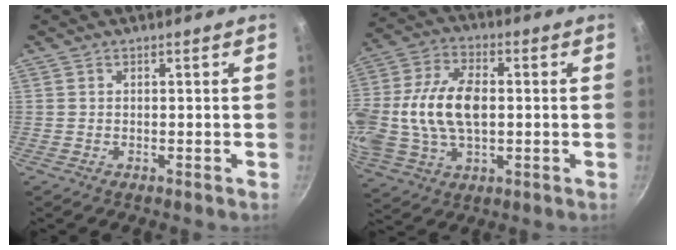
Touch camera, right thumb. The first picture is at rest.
{"total": 19.5, "force": [0.0, 11.7, 15.6], "torque": [-0.345, 0.010, 0.006]}